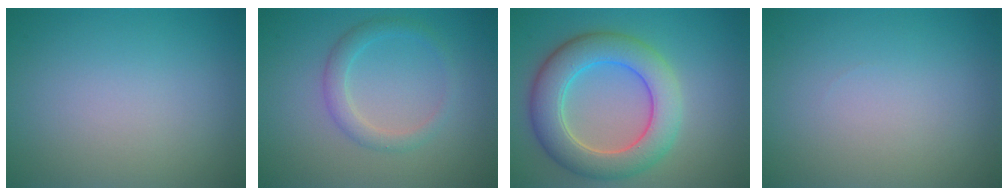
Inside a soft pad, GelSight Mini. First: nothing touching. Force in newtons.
{"total": 2.1, "press": 2.1, "slide": 0.0}
{"total": 7.2, "press": 7.2, "slide": 0.3}
{"total": 0.0}